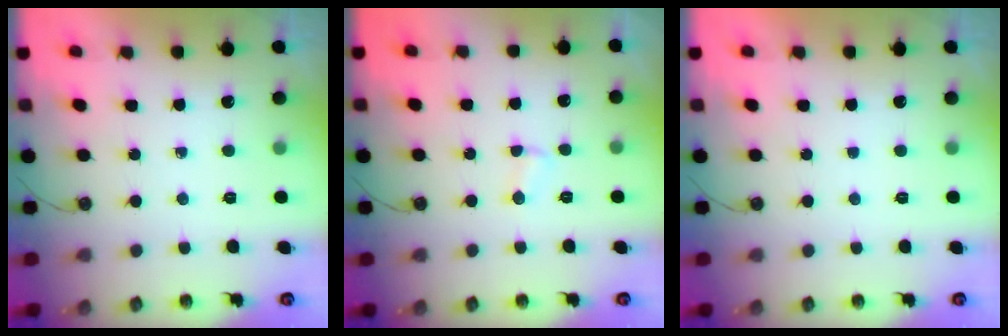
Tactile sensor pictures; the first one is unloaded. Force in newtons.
{"total": 3.6, "press": 3.6, "slide": 0.4}
{"total": 0.0}